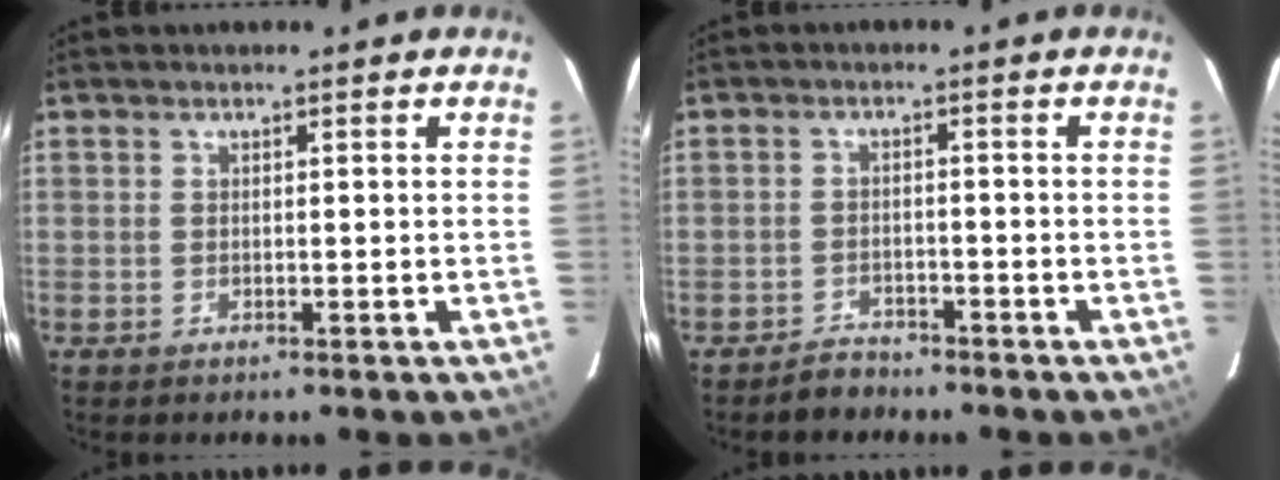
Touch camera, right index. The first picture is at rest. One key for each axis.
{"total": 3.4, "fx": -2.9, "fy": 1.8, "fz": 0.2, "tx": -0.011, "ty": 0.011, "tz": -0.044}